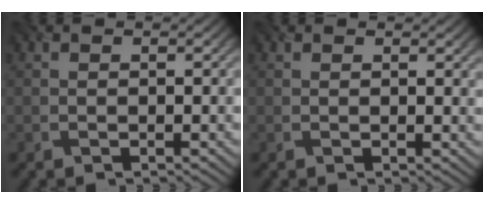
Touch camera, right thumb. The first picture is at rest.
{"total": 1.3, "force": [1.0, 0.2, 0.7], "torque": [-0.013, -0.002, 0.021]}